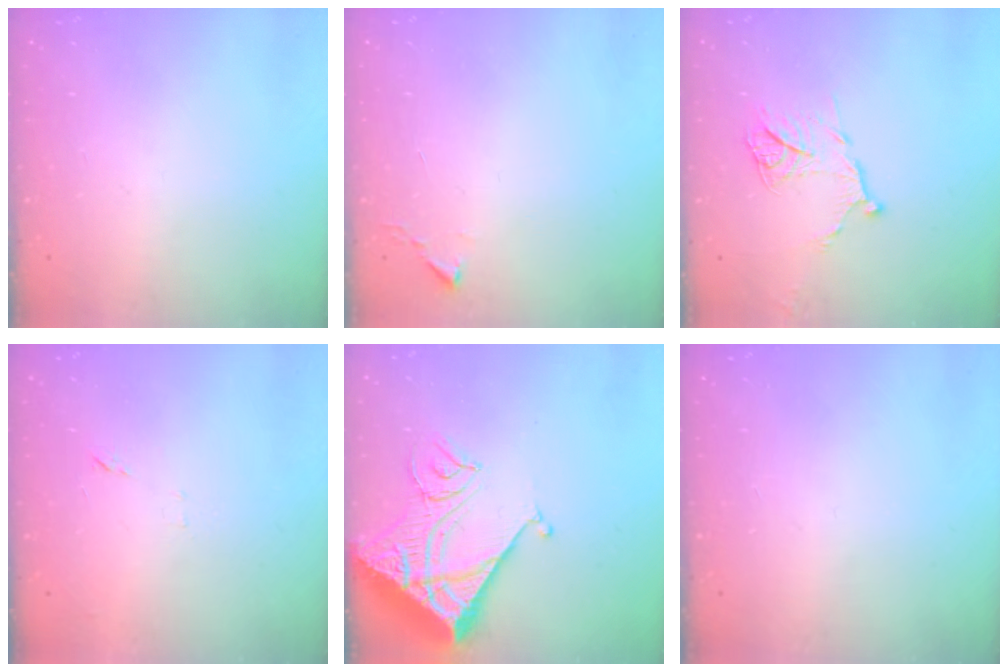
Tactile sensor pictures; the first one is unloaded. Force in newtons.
{"total": 2.4, "press": 2.4, "slide": 0.3}
{"total": 12.3, "press": 12.2, "slide": 1.2}
{"total": 6.0, "press": 6.0, "slide": 0.5}
{"total": 14.7, "press": 14.6, "slide": 1.6}
{"total": 0.0}